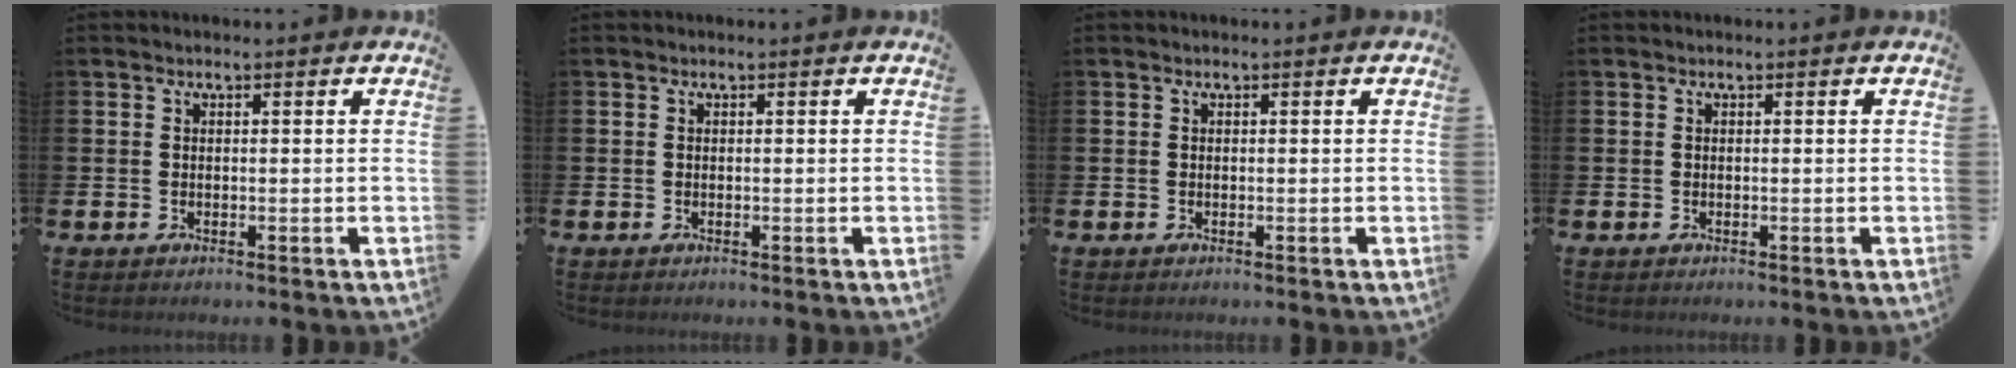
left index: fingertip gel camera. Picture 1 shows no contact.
{"total": 0.0}
{"total": 0.0}
{"total": 0.0}